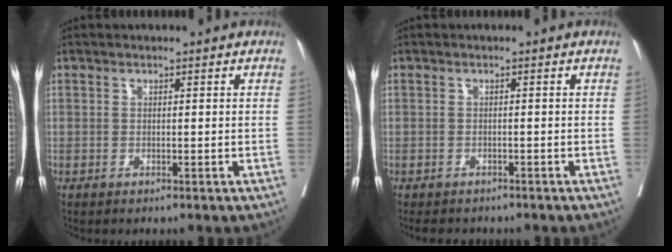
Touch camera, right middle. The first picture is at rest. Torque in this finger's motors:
{"motor_torque": [0.44, -0.44, -0.01, 0.01]}